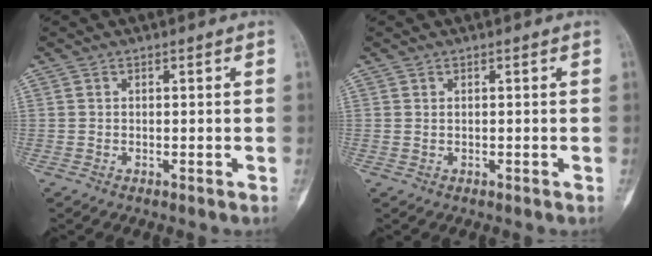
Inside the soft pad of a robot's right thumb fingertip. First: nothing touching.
{"total": 0.0}